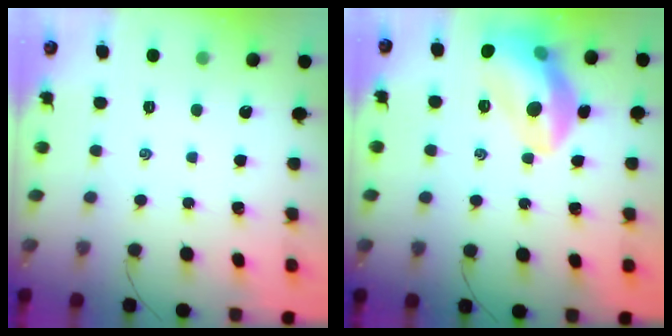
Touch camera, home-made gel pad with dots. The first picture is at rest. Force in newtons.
{"total": 14.8, "press": 14.8, "slide": 1.4}